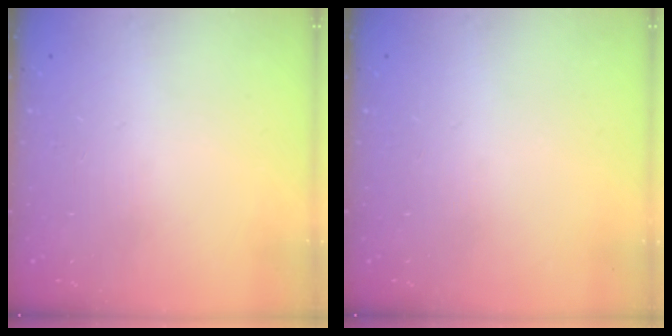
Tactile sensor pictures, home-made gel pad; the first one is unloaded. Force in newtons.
{"total": 0.0}